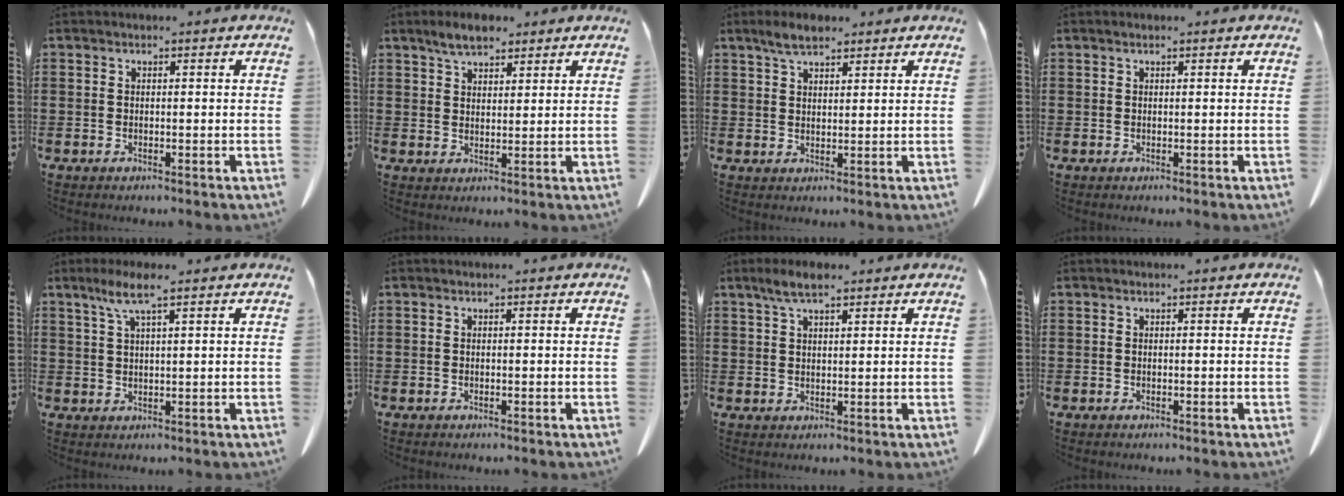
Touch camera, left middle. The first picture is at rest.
{"total": 4.6, "force": [3.6, 1.7, 2.2], "torque": [-0.050, 0.004, 0.067]}
{"total": 3.8, "force": [2.9, 1.2, 2.2], "torque": [-0.049, 0.005, 0.053]}
{"total": 0.0}
{"total": 5.0, "force": [3.0, 0.5, 4.0], "torque": [-0.084, 0.005, 0.052]}
{"total": 0.0}
{"total": 4.3, "force": [2.9, 1.2, 2.9], "torque": [-0.063, 0.006, 0.052]}
{"total": 0.0}